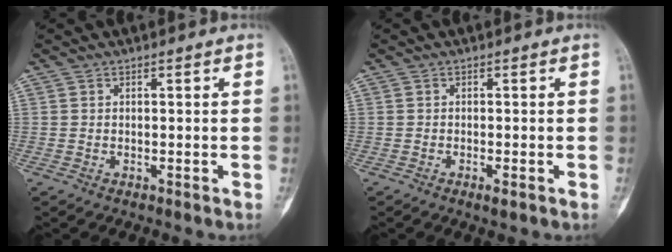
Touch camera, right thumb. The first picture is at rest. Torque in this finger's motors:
{"motor_torque": [-0.22, 0.00, -0.06, 0.26, 0.00]}